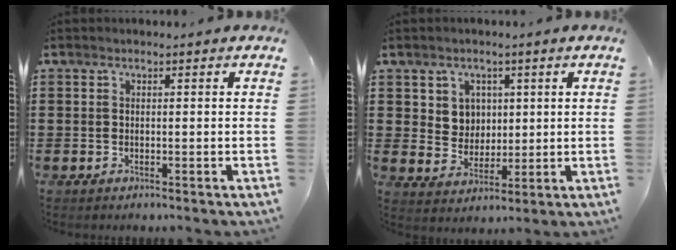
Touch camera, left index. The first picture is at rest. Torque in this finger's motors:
{"motor_torque": [1.07, 1.07, 0.11, 0.05]}